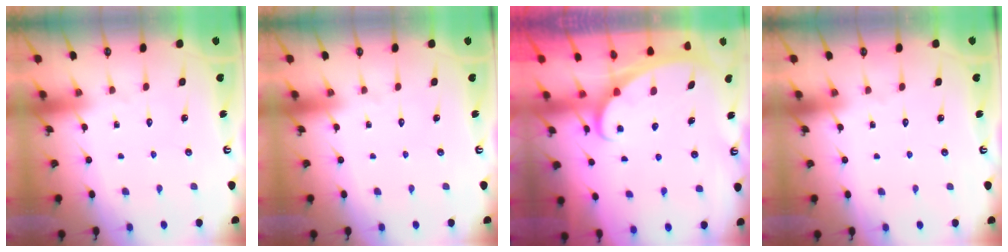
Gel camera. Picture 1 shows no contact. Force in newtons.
{"total": 0.0}
{"total": 2.3, "press": 2.3, "slide": 0.2}
{"total": 0.0}